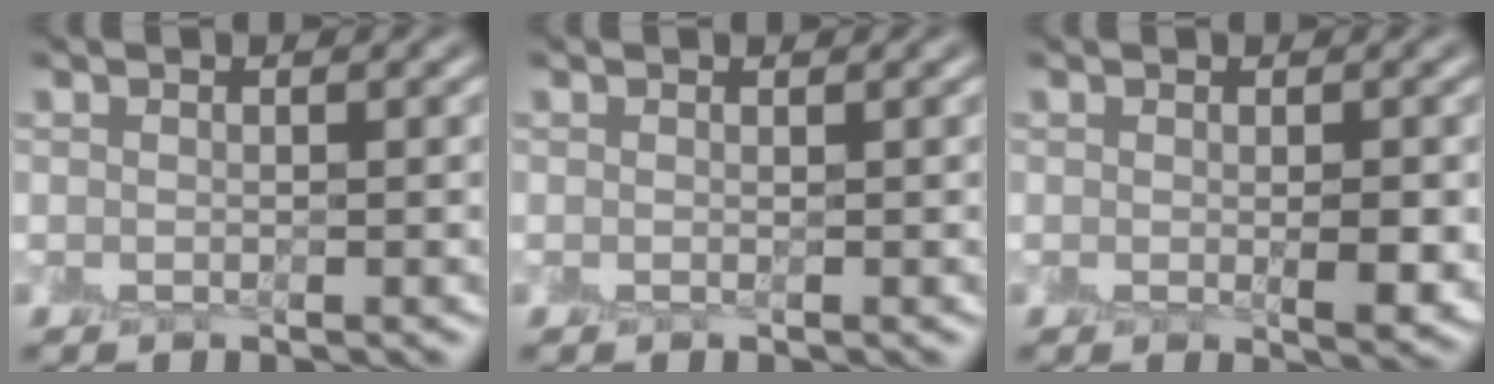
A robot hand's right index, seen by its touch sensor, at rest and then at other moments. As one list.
[{"total": 0.0}, {"total": 2.2, "force": [0.1, 0.5, 2.1], "torque": [-0.025, -0.001, 0.008]}]